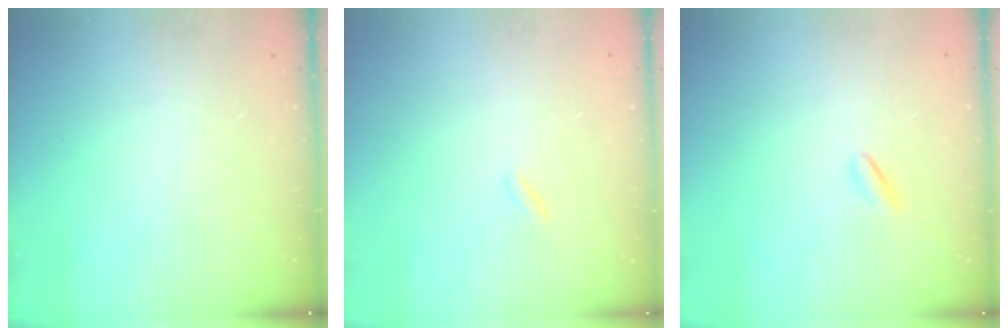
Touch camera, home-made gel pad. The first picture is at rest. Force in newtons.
{"total": 1.8, "press": 1.7, "slide": 0.7}
{"total": 2.5, "press": 2.3, "slide": 1.0}